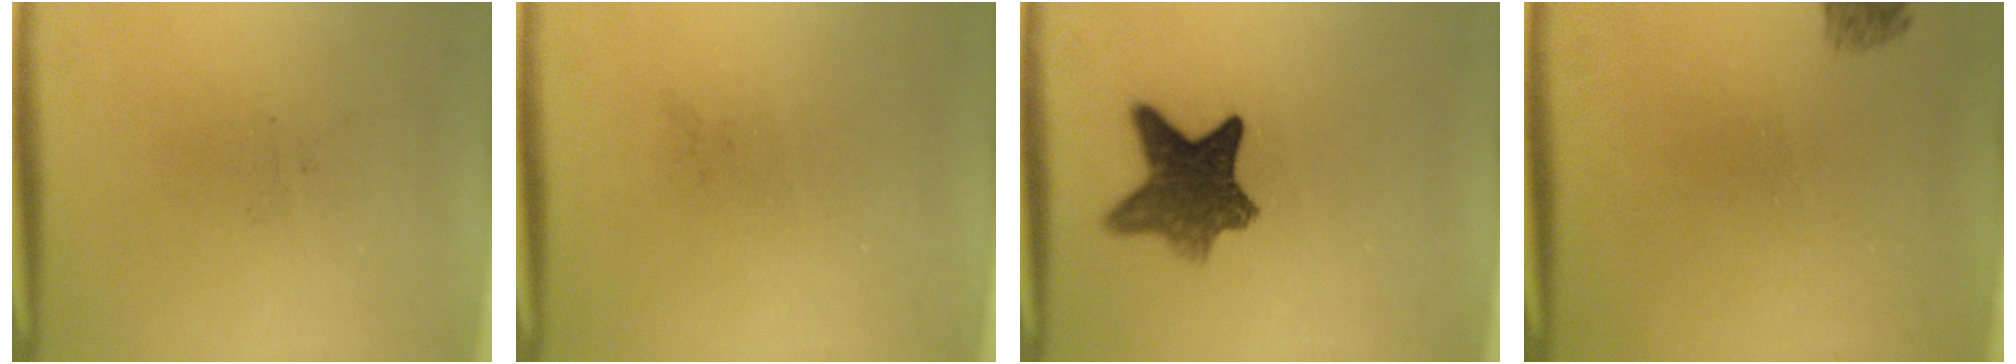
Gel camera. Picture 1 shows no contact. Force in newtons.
{"total": 0.0}
{"total": 8.7}
{"total": 1.4}